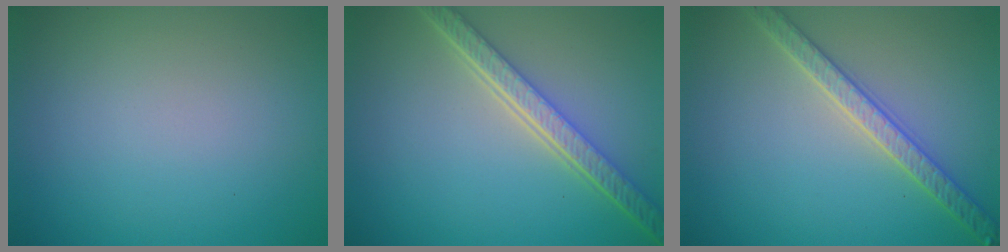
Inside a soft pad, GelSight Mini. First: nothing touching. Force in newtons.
{"total": 5.4, "press": 4.1, "slide": 3.6}
{"total": 3.3, "press": 3.2, "slide": 0.6}